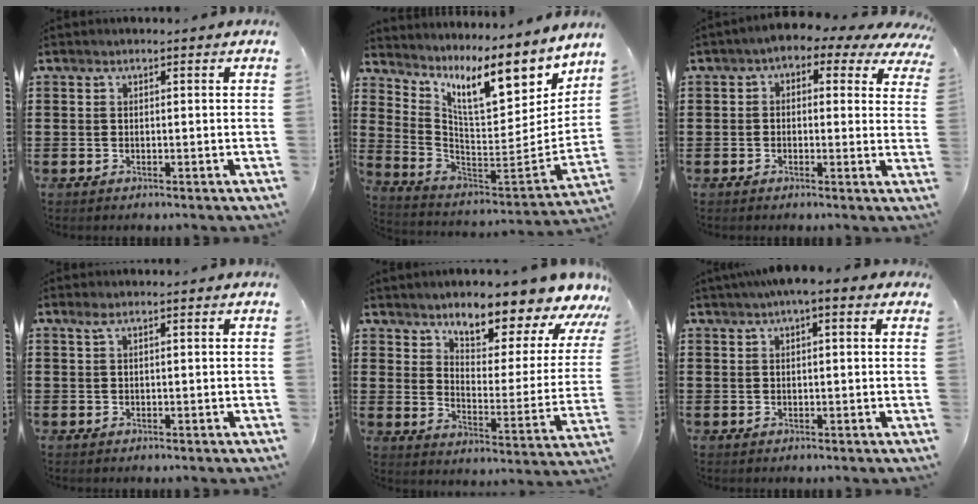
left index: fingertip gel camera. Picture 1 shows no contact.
{"total": 11.9, "force": [7.0, 3.3, 9.0], "torque": [-0.175, -0.041, 0.115]}
{"total": 2.2, "force": [0.0, 1.5, 1.6], "torque": [-0.037, -0.001, -0.010]}
{"total": 1.4, "force": [0.7, 0.1, 1.2], "torque": [-0.026, 0.002, 0.013]}
{"total": 8.3, "force": [7.8, 1.2, 2.5], "torque": [-0.052, -0.073, 0.132]}
{"total": 2.5, "force": [1.3, 0.7, 2.0], "torque": [-0.041, 0.006, 0.022]}